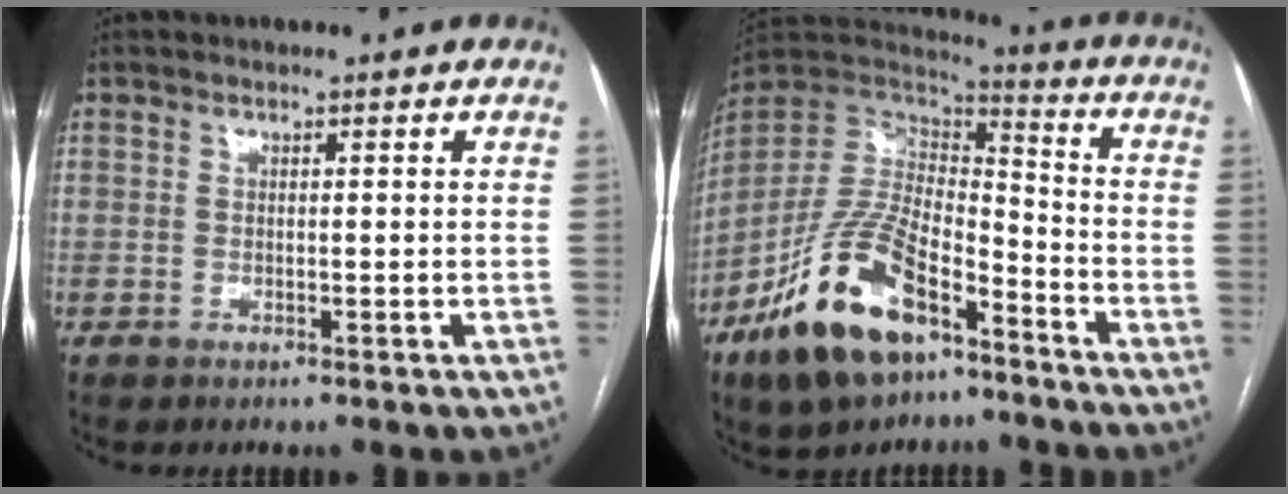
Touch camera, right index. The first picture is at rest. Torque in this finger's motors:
{"motor_torque": [1.09, -1.05, 1.05, 0.21]}